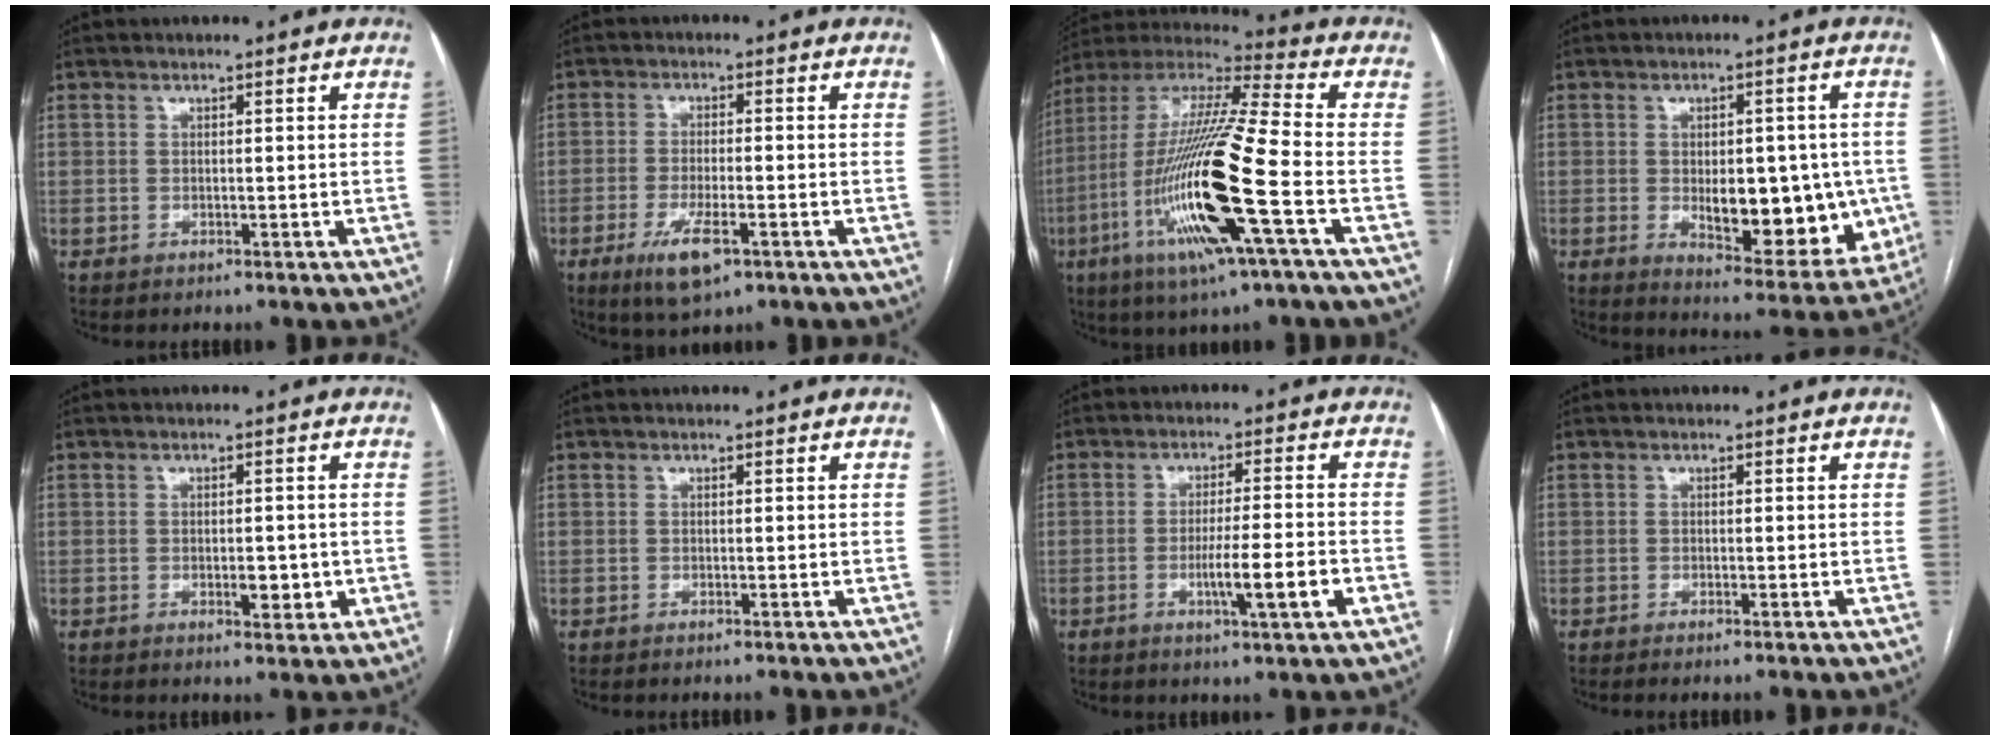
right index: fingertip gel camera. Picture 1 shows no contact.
{"total": 6.8, "force": [-3.5, 1.6, 5.7], "torque": [-0.111, -0.013, -0.055]}
{"total": 22.0, "force": [-6.5, 0.6, 21.0], "torque": [-0.443, -0.025, -0.129]}
{"total": 15.1, "force": [-2.2, 6.6, 13.4], "torque": [-0.166, 0.001, -0.007]}
{"total": 3.3, "force": [-0.8, 1.2, 2.9], "torque": [-0.042, -0.001, -0.007]}
{"total": 0.0}
{"total": 7.6, "force": [-2.6, -0.4, 7.1], "torque": [-0.115, -0.009, -0.043]}
{"total": 0.8, "force": [-0.6, -0.2, 0.5], "torque": [-0.010, -0.001, -0.010]}